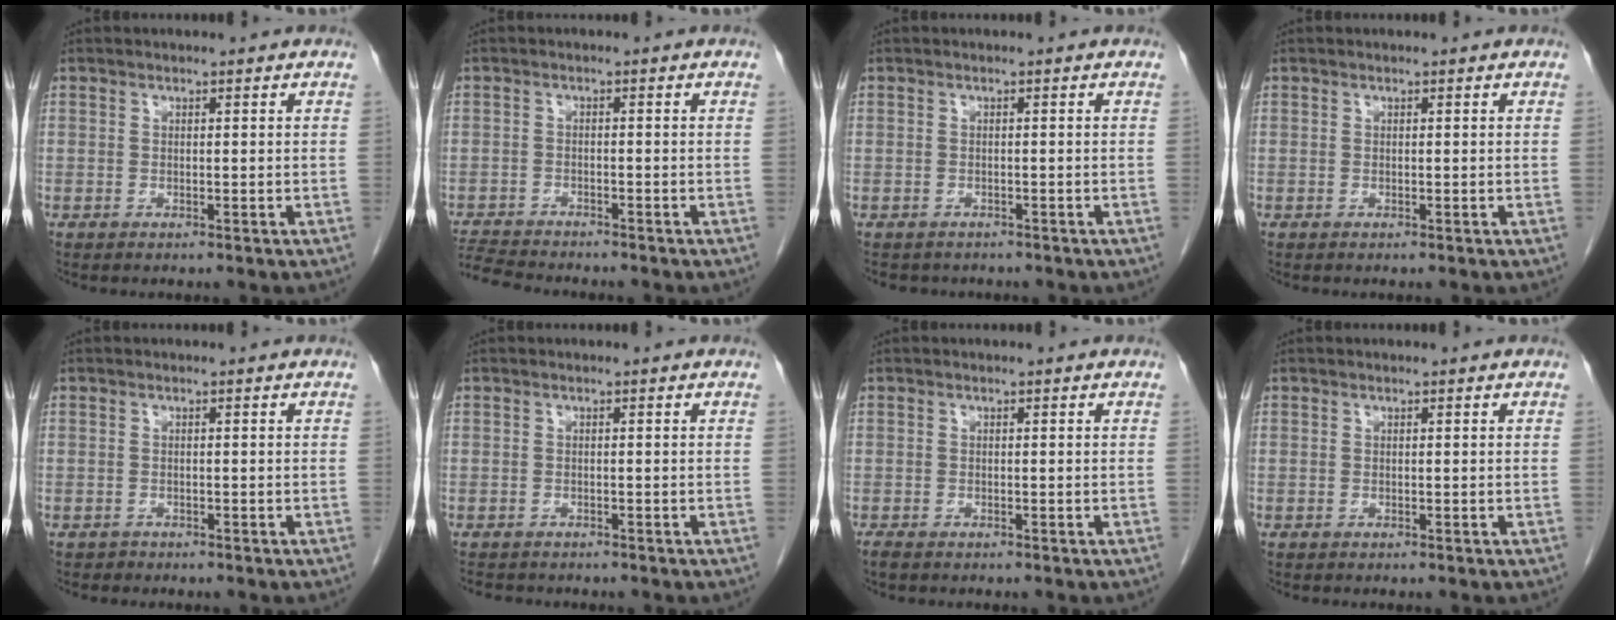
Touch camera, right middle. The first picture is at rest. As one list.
[{"total": 6.5, "force": [-6.4, 0.3, 1.5], "torque": [-0.029, -0.013, -0.109]}, {"total": 3.7, "force": [-3.2, 1.8, 0.6], "torque": [-0.010, 0.001, -0.040]}, {"total": 0.0}, {"total": 0.6, "force": [-0.5, 0.4, -0.1], "torque": [-0.008, 0.001, -0.011]}, {"total": 3.6, "force": [-3.1, 1.5, 1.1], "torque": [-0.019, -0.005, -0.042]}, {"total": 1.1, "force": [-1.0, 0.3, 0.5], "torque": [-0.017, -0.004, -0.016]}, {"total": 0.0}]